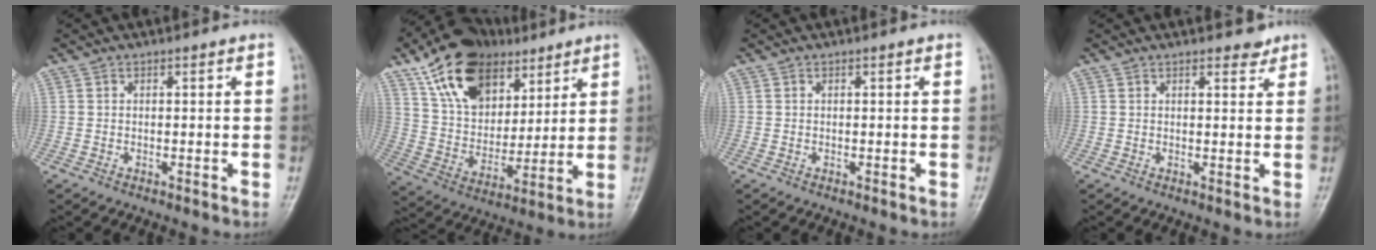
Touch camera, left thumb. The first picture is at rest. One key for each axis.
{"total": 19.6, "fx": 10.8, "fy": 12.5, "fz": 10.6, "tx": -0.147, "ty": -0.029, "tz": 0.192}
{"total": 0.0}
{"total": 1.9, "fx": 1.6, "fy": 0.8, "fz": 0.6, "tx": 0.003, "ty": -0.010, "tz": 0.017}